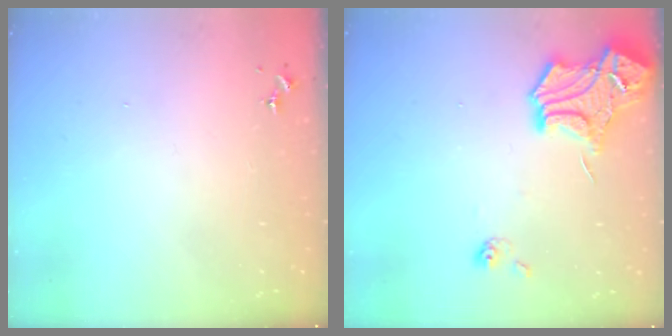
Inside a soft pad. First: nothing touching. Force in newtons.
{"total": 15.5, "press": 15.4, "slide": 1.4}